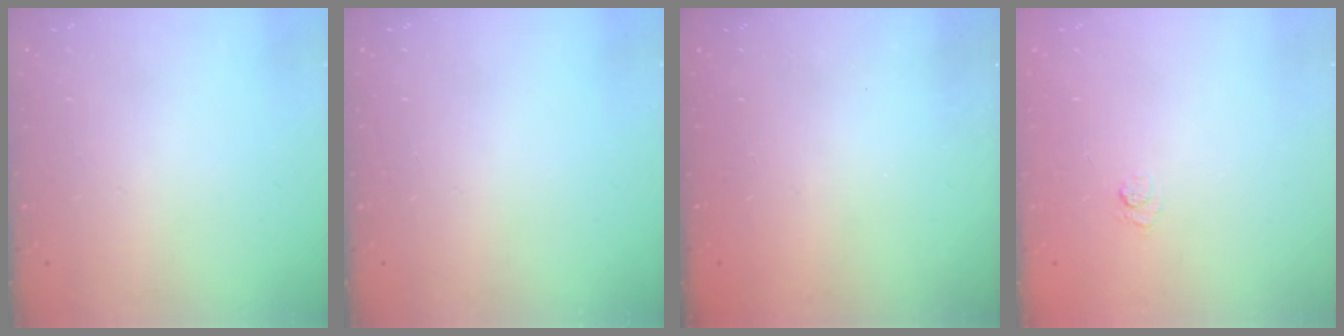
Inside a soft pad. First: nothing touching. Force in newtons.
{"total": 0.0}
{"total": 2.3, "press": 2.2, "slide": 0.8}
{"total": 5.6, "press": 5.4, "slide": 1.4}